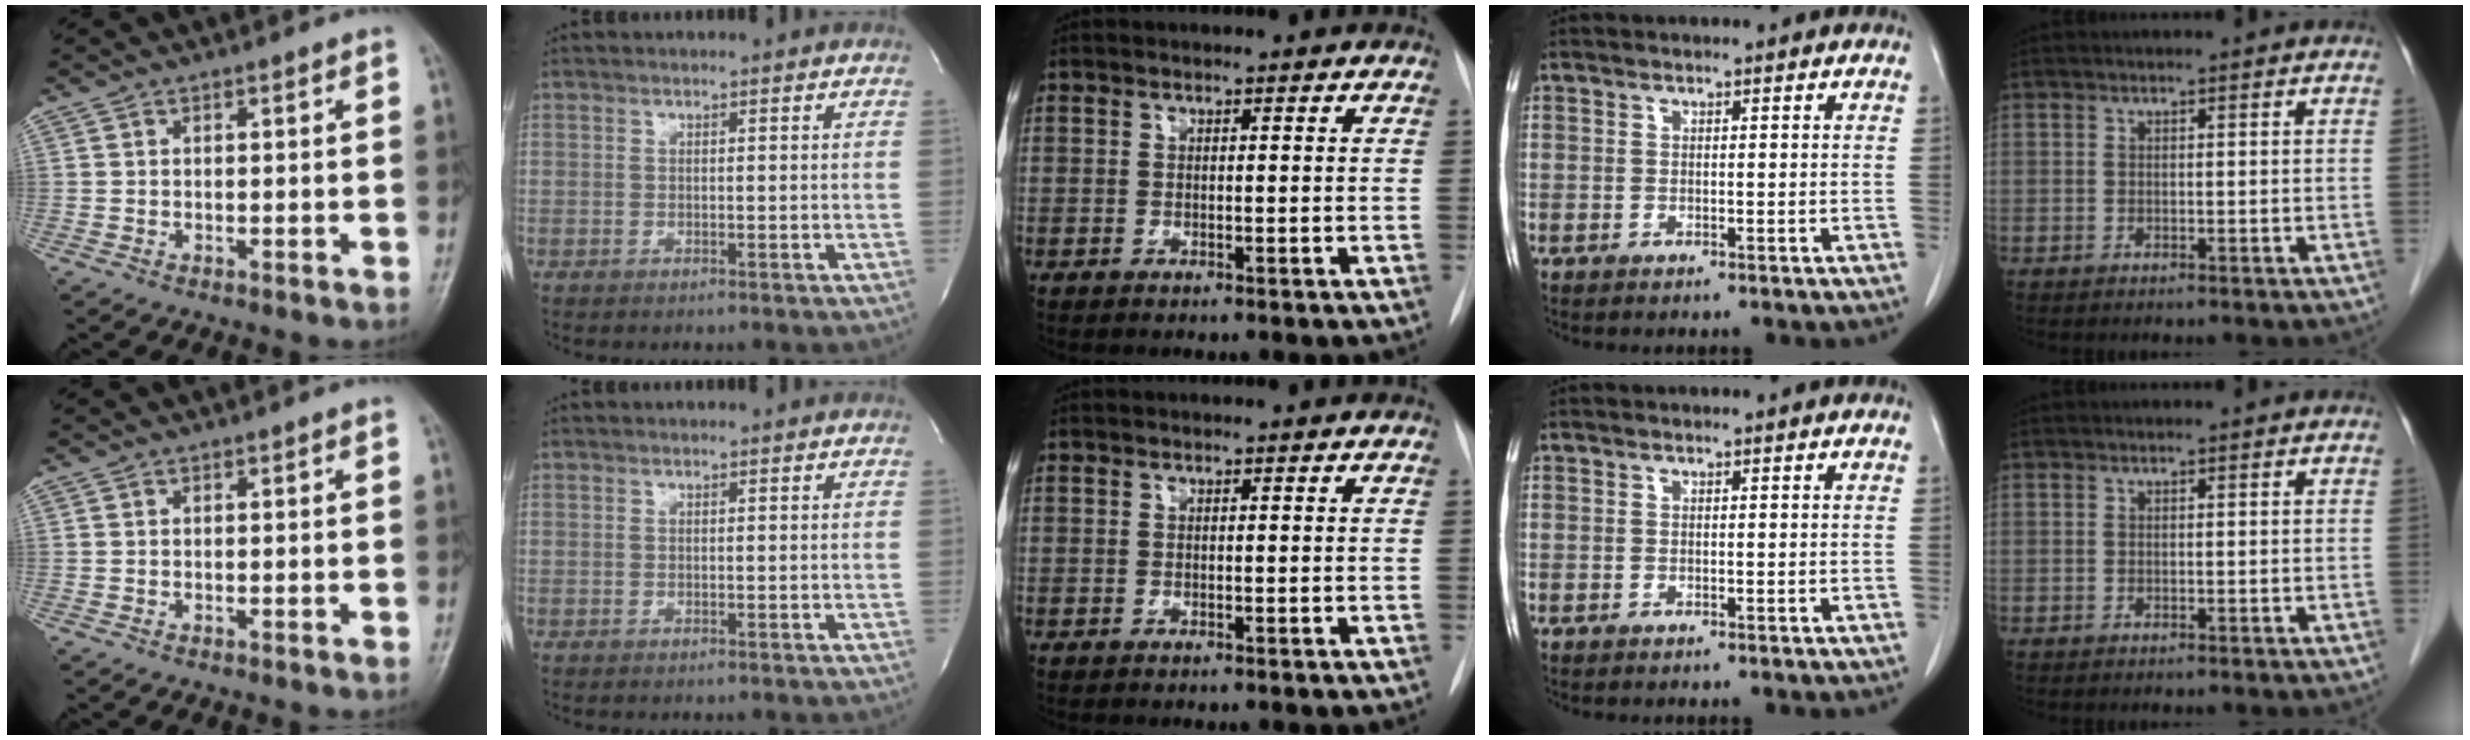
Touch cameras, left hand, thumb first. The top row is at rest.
{}